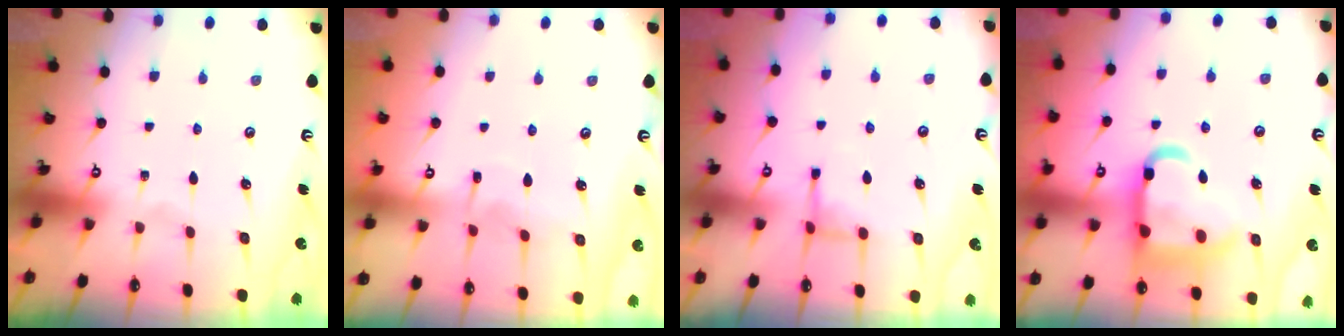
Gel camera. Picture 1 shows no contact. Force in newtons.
{"total": 5.2, "press": 5.2, "slide": 0.2}
{"total": 5.1, "press": 5.0, "slide": 0.7}
{"total": 17.7, "press": 17.5, "slide": 2.0}